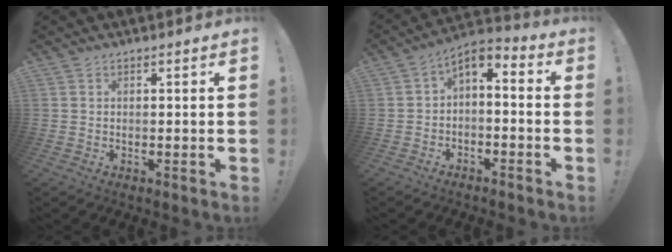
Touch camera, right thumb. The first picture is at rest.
{"total": 3.8, "force": [-1.9, 2.1, 2.6], "torque": [-0.042, 0.012, -0.032]}